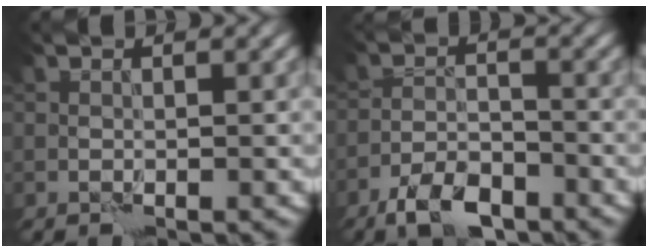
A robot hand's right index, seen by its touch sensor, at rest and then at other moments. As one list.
[{"total": 4.7, "force": [-3.5, 1.7, 2.7], "torque": [-0.041, -0.003, -0.066]}]